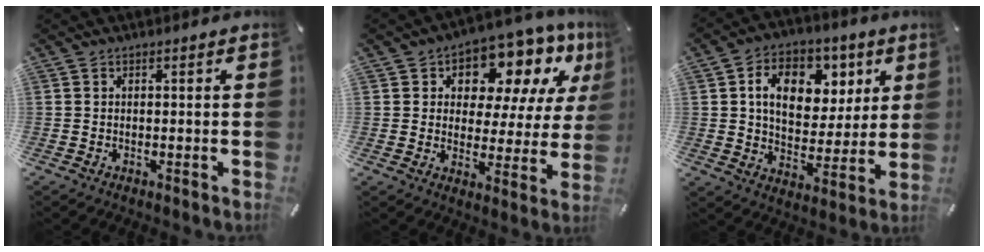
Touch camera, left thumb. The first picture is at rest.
{"total": 12.5, "force": [8.8, 6.9, 5.6], "torque": [-0.091, -0.068, 0.154]}
{"total": 13.9, "force": [5.1, 10.4, 7.7], "torque": [-0.117, -0.010, 0.092]}